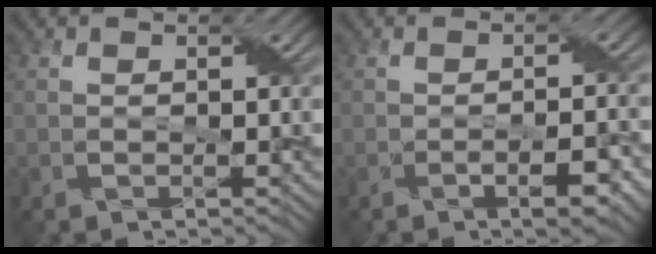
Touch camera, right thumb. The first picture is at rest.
{"total": 3.2, "force": [-1.6, 0.8, 2.7], "torque": [-0.045, 0.000, -0.021]}